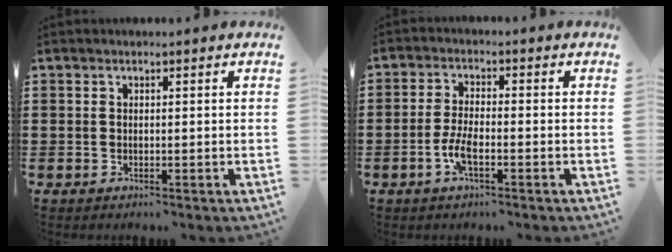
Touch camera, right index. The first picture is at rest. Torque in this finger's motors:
{"motor_torque": [1.35, 0.79, 0.14, 0.08]}